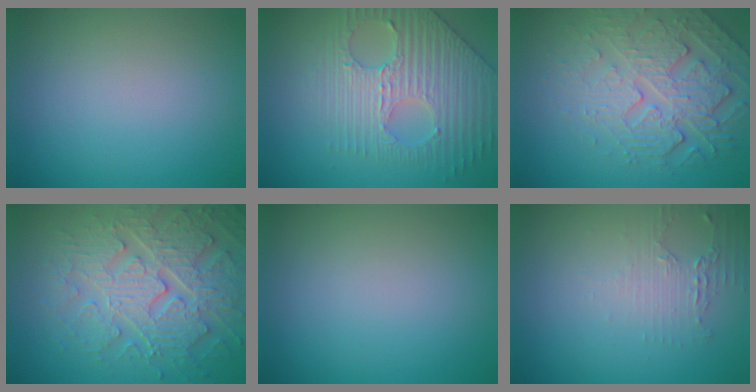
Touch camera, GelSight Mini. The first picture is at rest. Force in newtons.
{"total": 4.5, "press": 4.4, "slide": 1.0}
{"total": 4.7, "press": 4.3, "slide": 1.9}
{"total": 6.8, "press": 5.8, "slide": 3.6}
{"total": 0.0}
{"total": 1.7, "press": 1.7, "slide": 0.3}